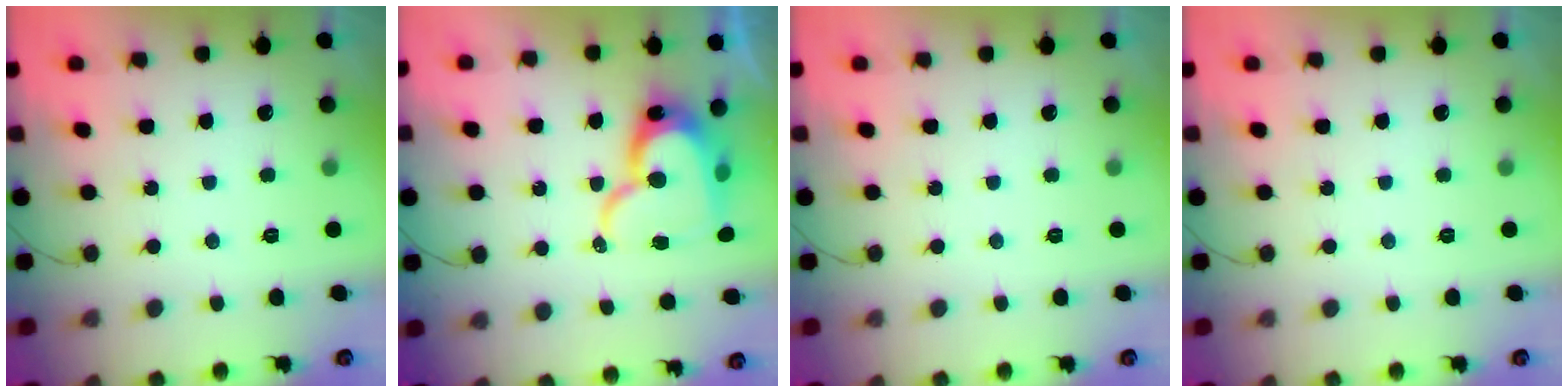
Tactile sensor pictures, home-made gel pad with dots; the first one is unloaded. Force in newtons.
{"total": 17.2, "press": 17.2, "slide": 1.8}
{"total": 0.0}
{"total": 0.0}